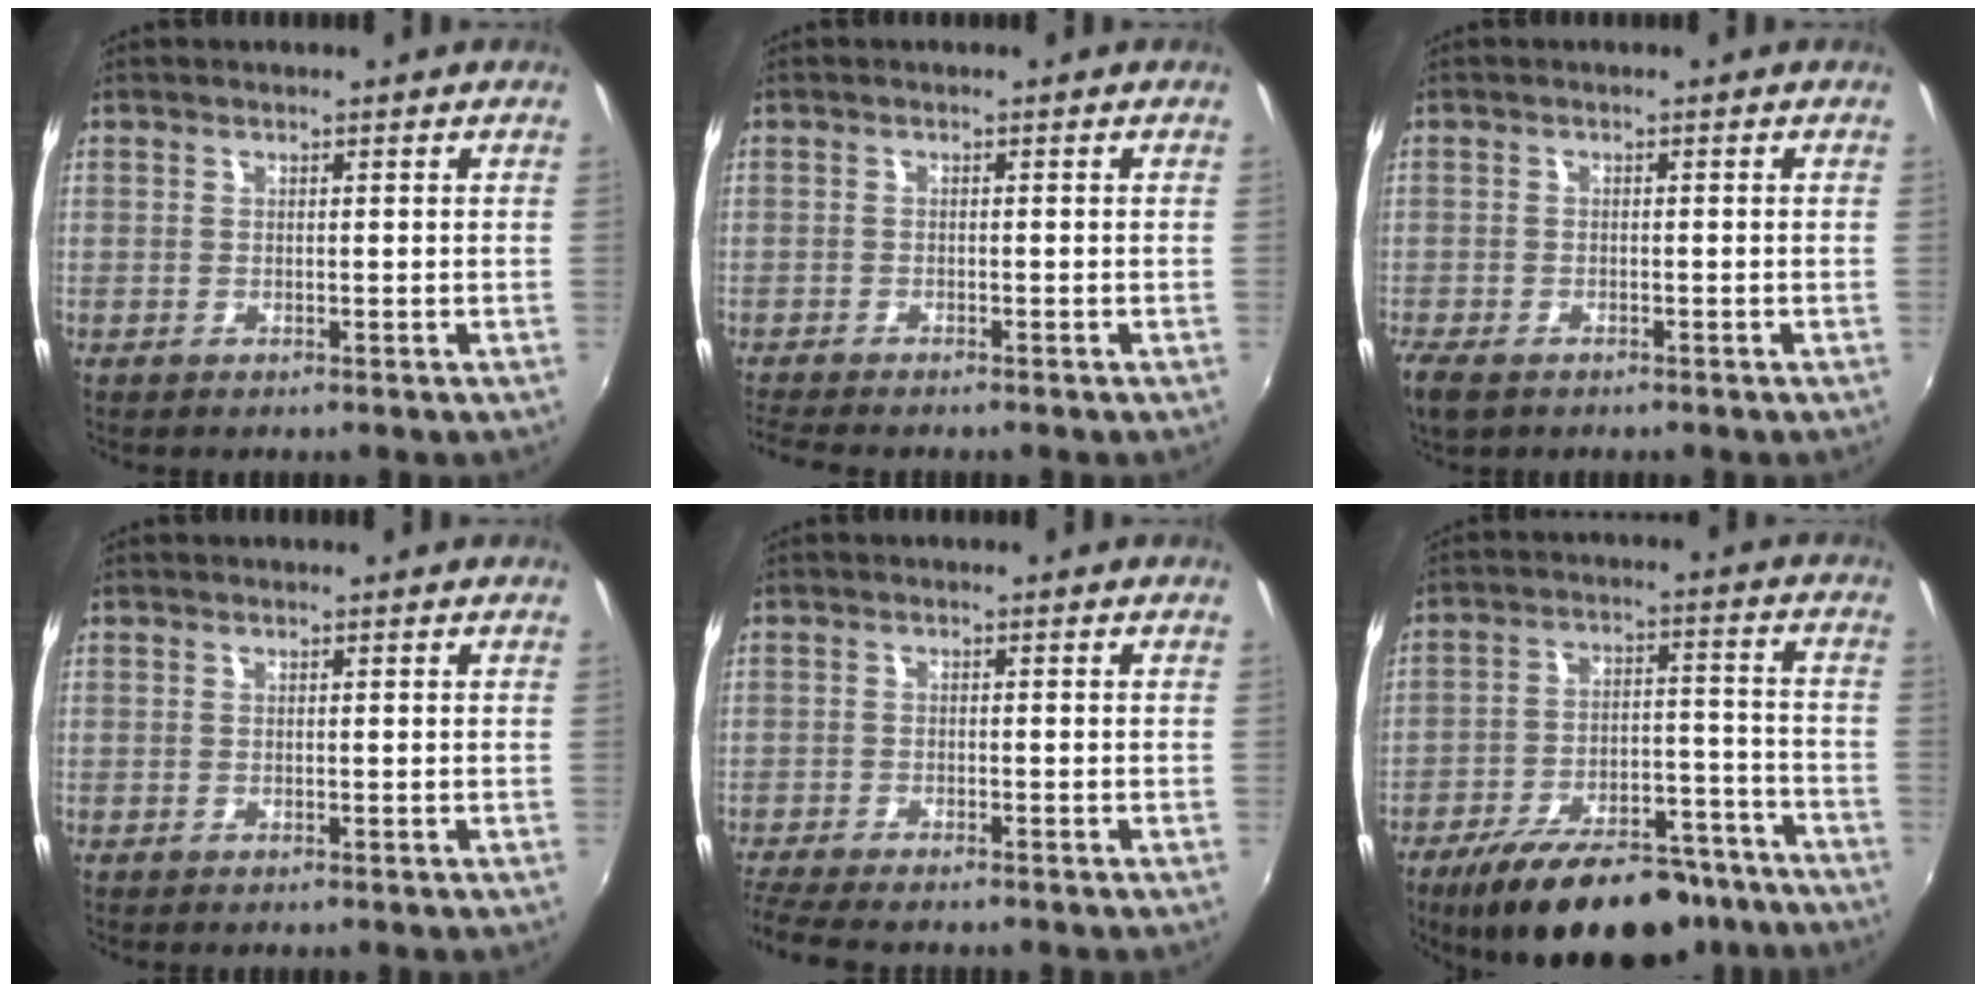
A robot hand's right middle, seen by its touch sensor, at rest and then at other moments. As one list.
[{"total": 4.9, "force": [-4.3, 0.6, 2.3], "torque": [-0.058, -0.023, -0.076]}, {"total": 4.5, "force": [-3.2, 2.0, 2.4], "torque": [-0.062, -0.018, -0.062]}, {"total": 0.0}, {"total": 7.9, "force": [-6.8, 1.2, 3.8], "torque": [-0.099, -0.032, -0.120]}, {"total": 22.9, "force": [-18.1, 8.6, 11.0], "torque": [-0.194, 0.002, -0.247]}]